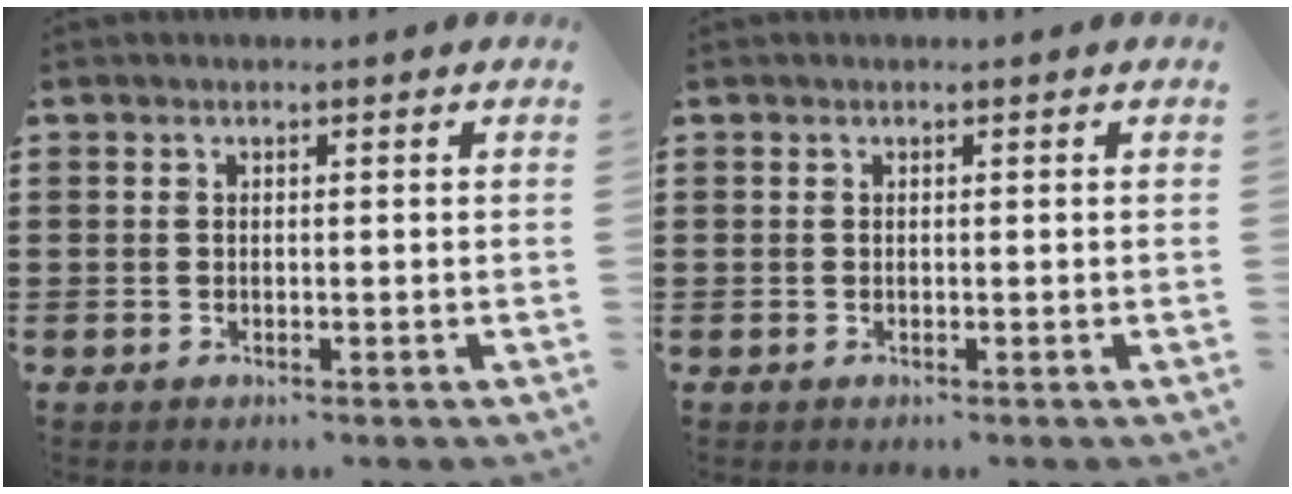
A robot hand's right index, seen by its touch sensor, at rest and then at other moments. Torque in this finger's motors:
{"motor_torque": [-0.21, 0.08, 0.00, 0.00]}